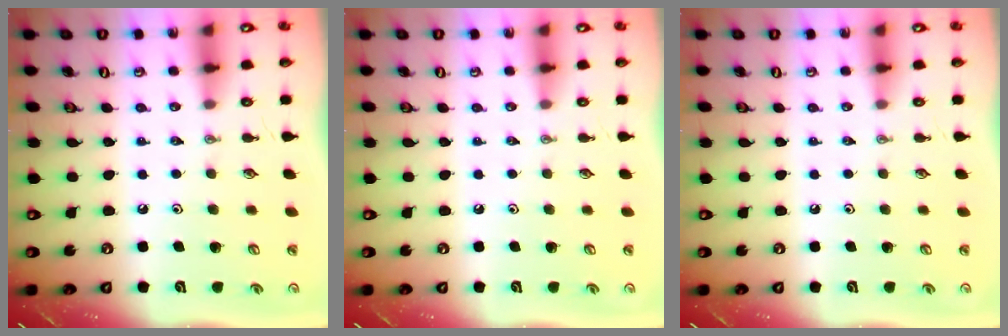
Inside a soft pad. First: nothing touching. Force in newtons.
{"total": 0.0}
{"total": 0.0}